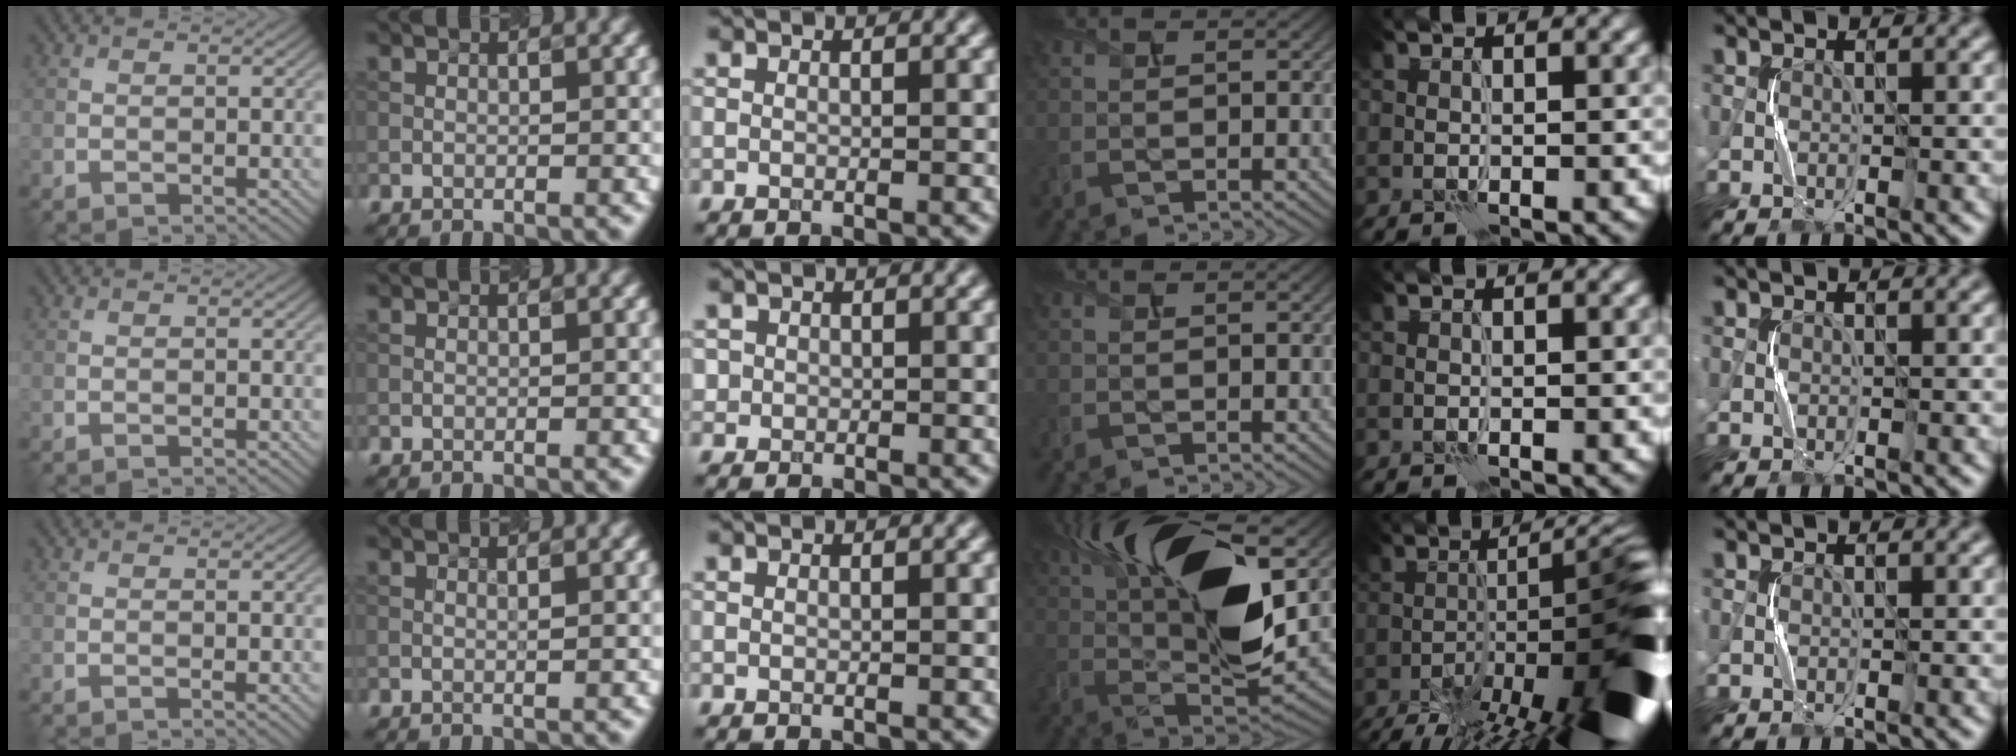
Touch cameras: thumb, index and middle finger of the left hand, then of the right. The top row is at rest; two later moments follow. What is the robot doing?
{"motion": "squeeze", "object": "paper clamp"}